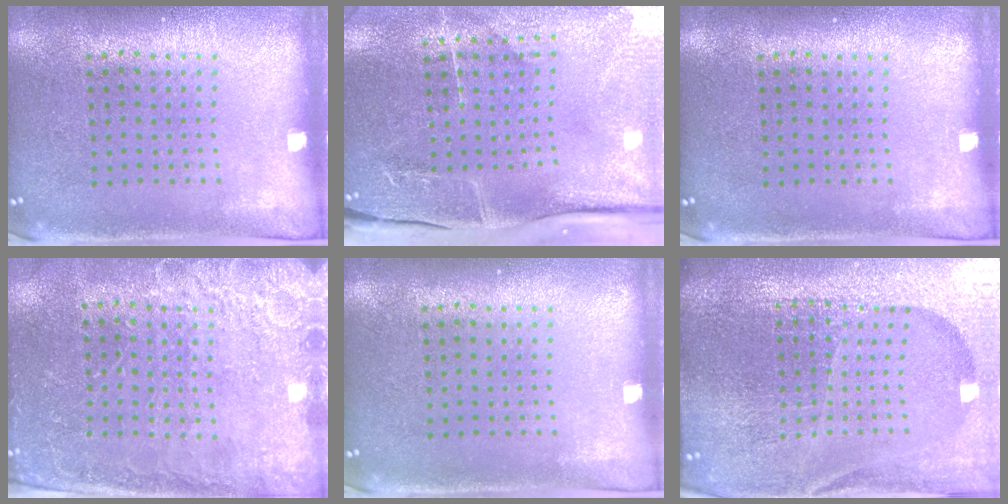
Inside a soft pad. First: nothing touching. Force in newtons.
{"total": 4.6, "press": 4.0, "slide": 2.4}
{"total": 0.0}
{"total": 2.8, "press": 2.7, "slide": 0.4}
{"total": 0.0}
{"total": 6.8, "press": 5.8, "slide": 3.4}